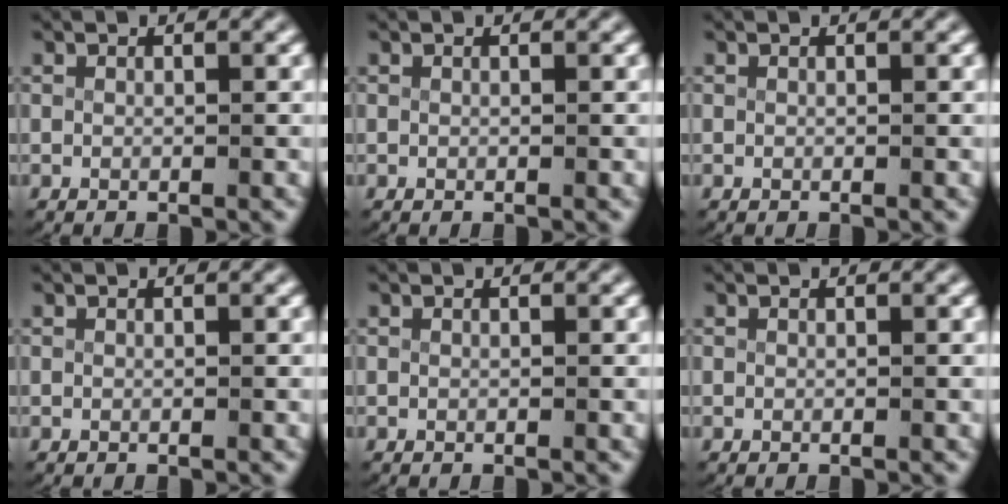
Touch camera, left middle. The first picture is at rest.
{"total": 0.0}
{"total": 0.0}
{"total": 0.0}
{"total": 0.0}
{"total": 0.0}